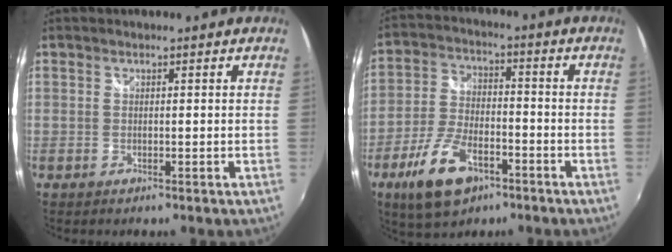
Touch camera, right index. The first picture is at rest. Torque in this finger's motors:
{"motor_torque": [0.89, -0.82, 0.52, 0.07]}